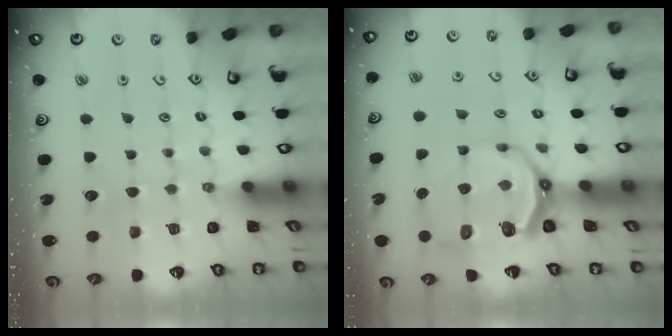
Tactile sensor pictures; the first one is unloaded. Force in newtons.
{"total": 8.7, "press": 7.7, "slide": 4.1}